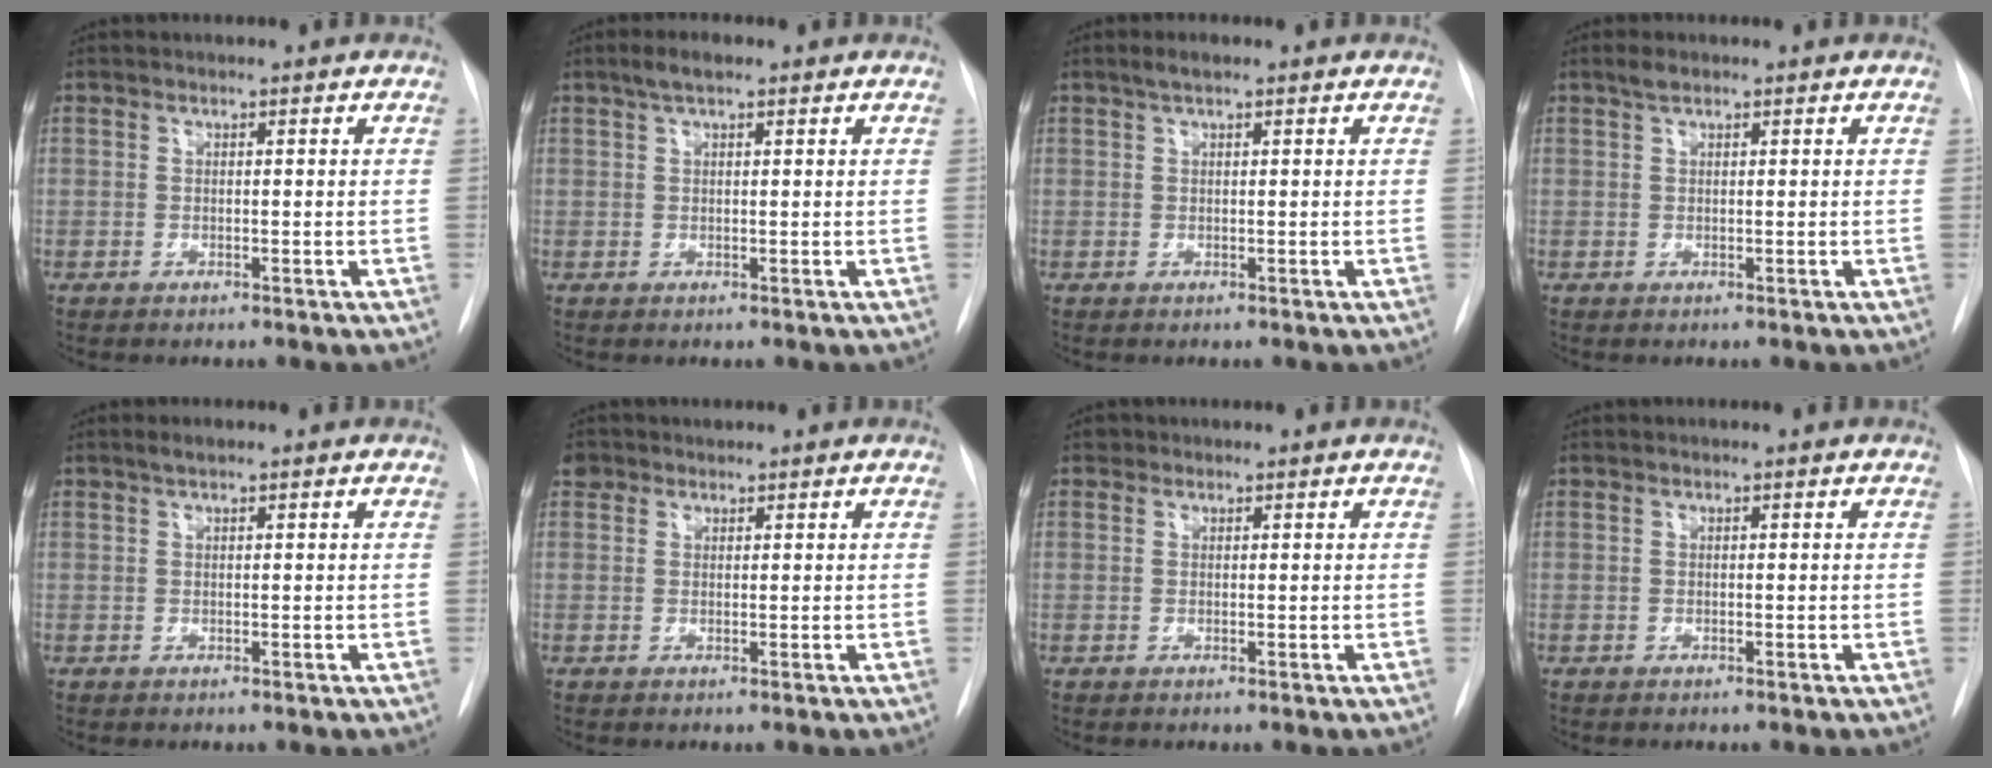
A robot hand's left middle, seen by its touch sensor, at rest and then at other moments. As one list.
[{"total": 2.7, "force": [1.8, 0.8, 1.9], "torque": [-0.039, 0.013, 0.032]}, {"total": 1.6, "force": [1.1, 0.4, 1.1], "torque": [-0.022, 0.009, 0.018]}, {"total": 1.3, "force": [0.9, 0.4, 0.8], "torque": [-0.016, 0.008, 0.018]}, {"total": 1.0, "force": [0.7, 0.2, 0.7], "torque": [-0.013, 0.005, 0.014]}, {"total": 1.9, "force": [1.2, 1.5, 0.1], "torque": [0.003, 0.013, 0.017]}, {"total": 0.7, "force": [0.4, 0.5, 0.0], "torque": [0.004, 0.004, 0.004]}, {"total": 0.0}]